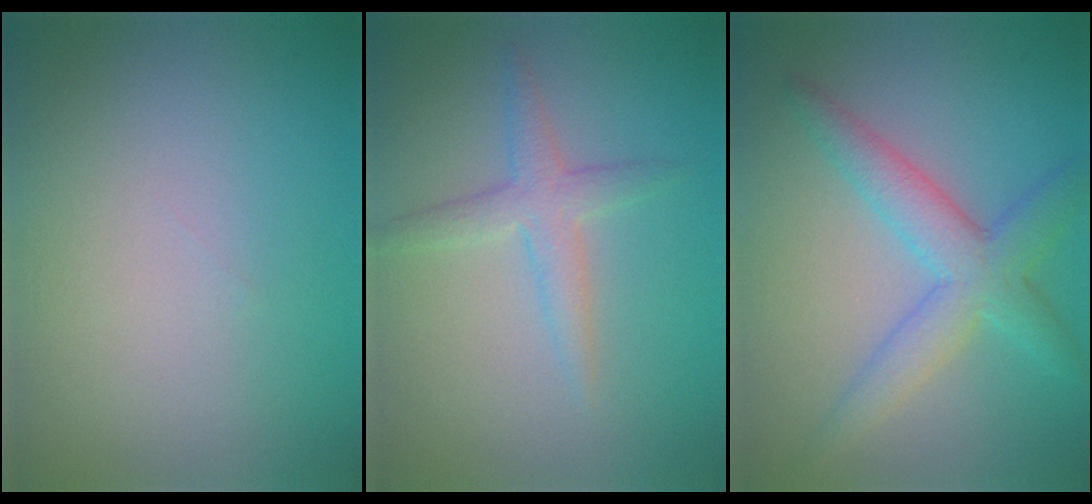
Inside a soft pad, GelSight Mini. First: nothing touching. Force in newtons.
{"total": 2.4, "press": 2.4, "slide": 0.0}
{"total": 4.6, "press": 4.6, "slide": 0.1}